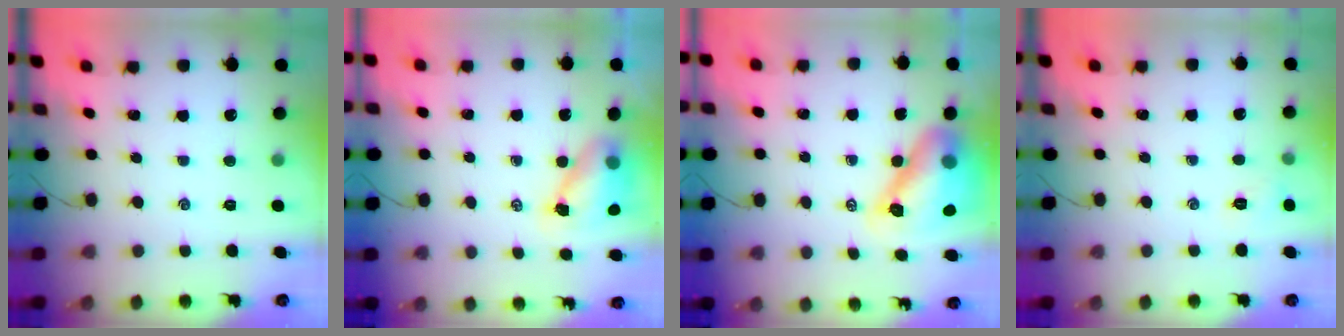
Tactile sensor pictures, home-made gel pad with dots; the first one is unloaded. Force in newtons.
{"total": 8.1, "press": 8.0, "slide": 1.1}
{"total": 13.9, "press": 13.2, "slide": 4.5}
{"total": 5.0, "press": 4.8, "slide": 1.5}